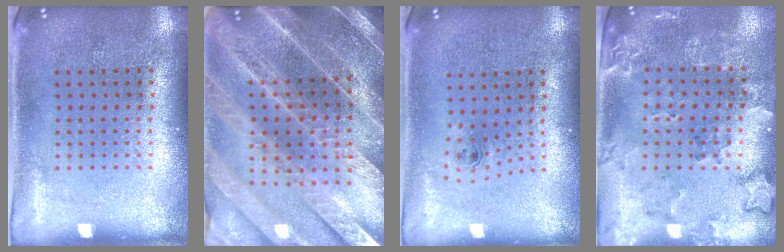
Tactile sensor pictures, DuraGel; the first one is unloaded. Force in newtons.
{"total": 4.2, "press": 3.8, "slide": 1.8}
{"total": 0.7, "press": 0.3, "slide": 0.7}
{"total": 1.9, "press": 1.7, "slide": 1.0}